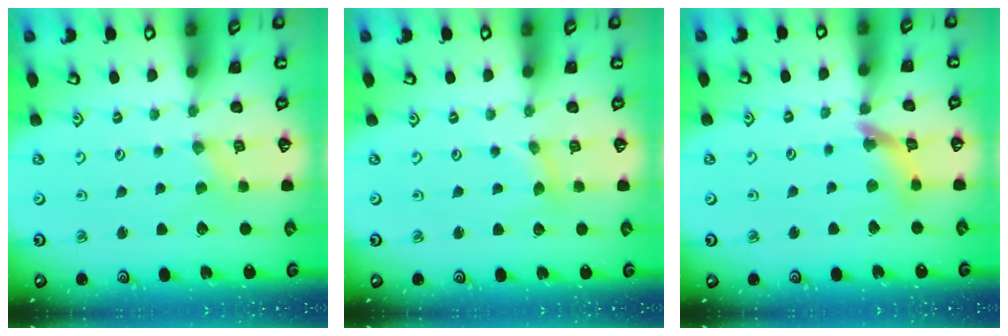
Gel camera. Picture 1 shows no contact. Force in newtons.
{"total": 1.7, "press": 1.6, "slide": 0.2}
{"total": 9.0, "press": 8.9, "slide": 0.9}